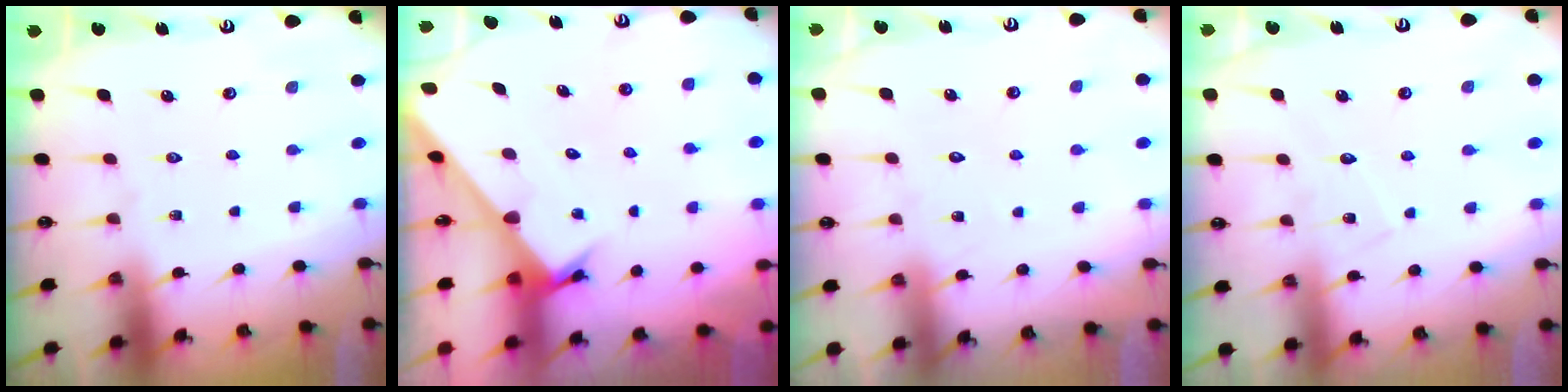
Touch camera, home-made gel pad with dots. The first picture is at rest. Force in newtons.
{"total": 2.1, "press": 2.1, "slide": 0.1}
{"total": 5.7, "press": 5.7, "slide": 0.6}
{"total": 6.1, "press": 6.1, "slide": 0.1}